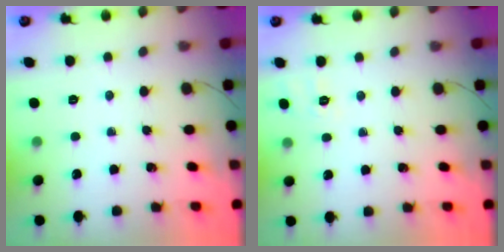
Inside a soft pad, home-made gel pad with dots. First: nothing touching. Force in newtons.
{"total": 2.7, "press": 2.0, "slide": 1.8}